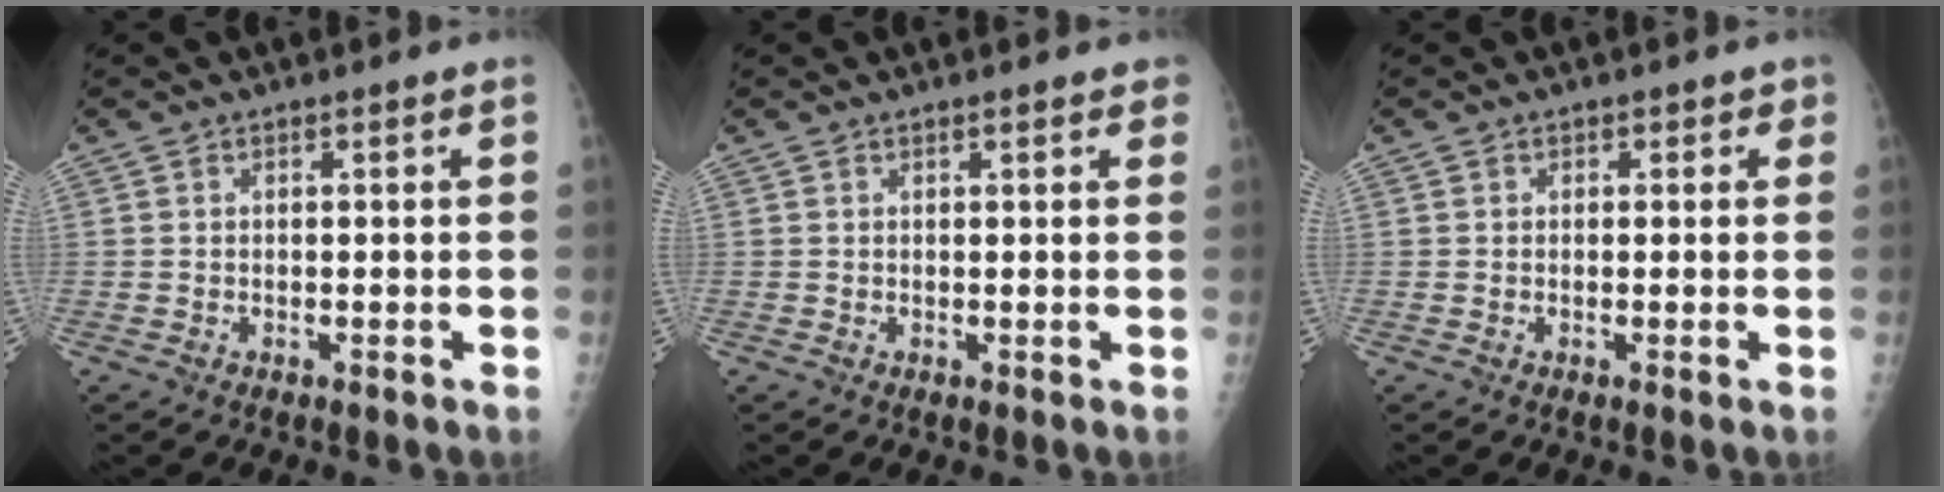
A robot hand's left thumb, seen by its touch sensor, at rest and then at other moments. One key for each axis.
{"total": 2.3, "fx": 1.6, "fy": 0.8, "fz": 1.4, "tx": -0.004, "ty": 0.001, "tz": 0.015}
{"total": 1.4, "fx": 0.6, "fy": 1.2, "fz": 0.4, "tx": 0.019, "ty": 0.001, "tz": -0.001}